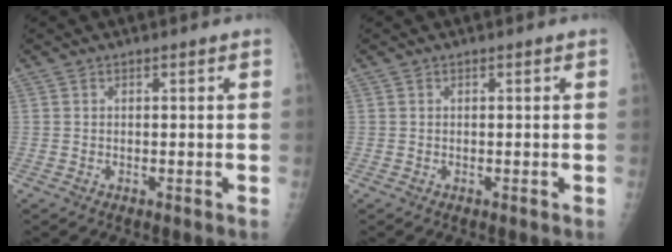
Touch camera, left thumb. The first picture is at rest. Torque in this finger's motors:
{"motor_torque": [0.07, 0.09, -0.01, 0.00, 0.02]}